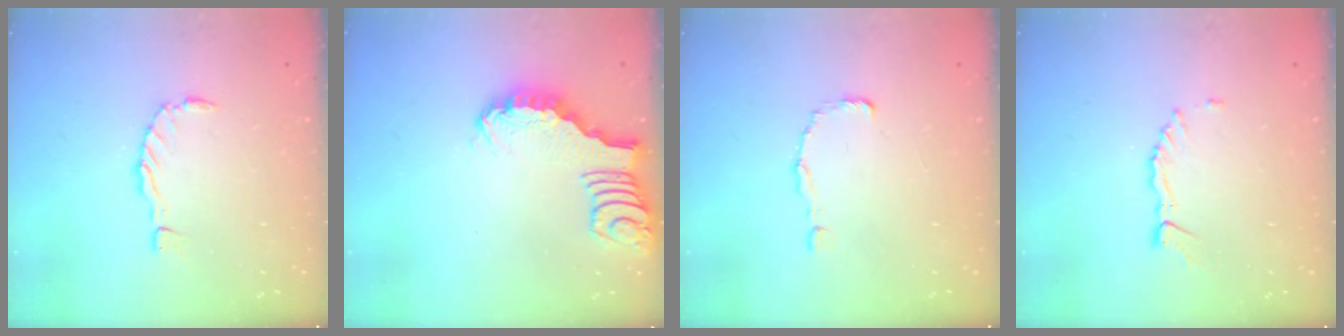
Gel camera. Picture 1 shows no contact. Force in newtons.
{"total": 2.8, "press": 2.7, "slide": 0.4}
{"total": 0.7, "press": 0.7, "slide": 0.0}
{"total": 2.9, "press": 2.9, "slide": 0.3}